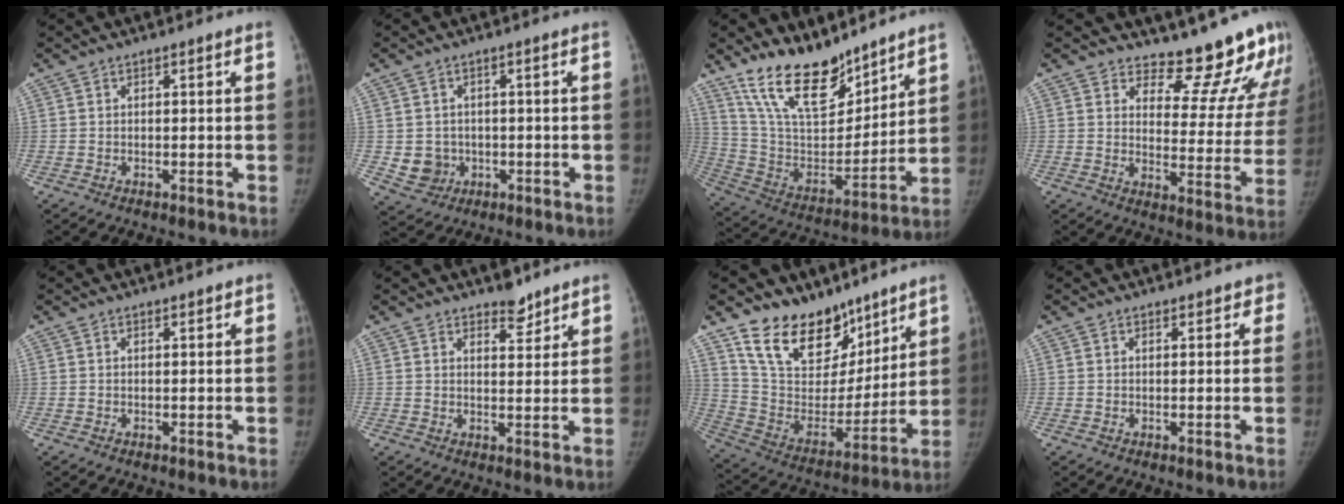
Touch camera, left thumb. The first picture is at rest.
{"total": 5.0, "force": [-0.6, 4.7, 1.7], "torque": [-0.006, 0.004, 0.002]}
{"total": 19.2, "force": [14.9, 7.4, 9.6], "torque": [-0.126, -0.088, 0.279]}
{"total": 16.2, "force": [15.0, 5.0, 3.3], "torque": [0.020, -0.153, 0.177]}
{"total": 0.6, "force": [0.5, 0.2, 0.3], "torque": [-0.007, -0.003, 0.008]}
{"total": 3.9, "force": [3.2, 1.6, 1.5], "torque": [-0.004, -0.025, 0.050]}
{"total": 20.2, "force": [14.9, 11.4, 7.5], "torque": [-0.076, -0.089, 0.265]}
{"total": 2.0, "force": [1.4, 1.1, 0.8], "torque": [0.014, -0.001, 0.009]}